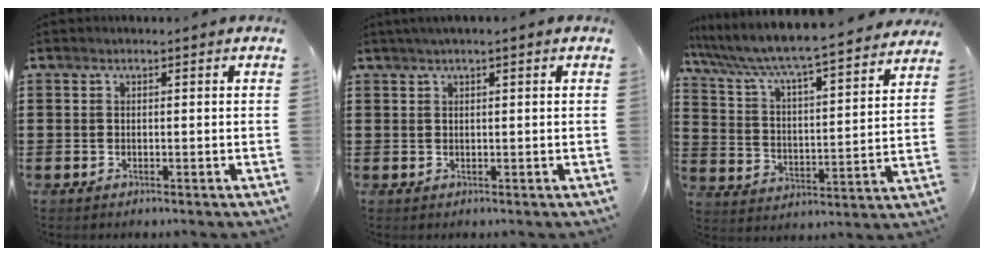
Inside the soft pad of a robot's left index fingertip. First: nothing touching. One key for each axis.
{"total": 1.2, "fx": 0.7, "fy": 0.0, "fz": 1.0, "tx": -0.018, "ty": 0.001, "tz": 0.013}
{"total": 5.6, "fx": 5.1, "fy": -0.2, "fz": 2.2, "tx": -0.070, "ty": -0.048, "tz": 0.077}